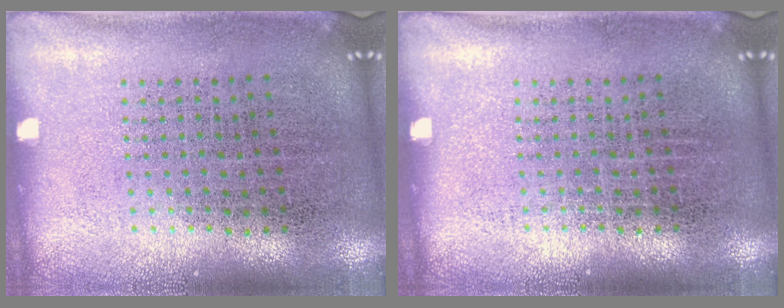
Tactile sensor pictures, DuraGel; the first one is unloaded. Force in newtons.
{"total": 0.0}